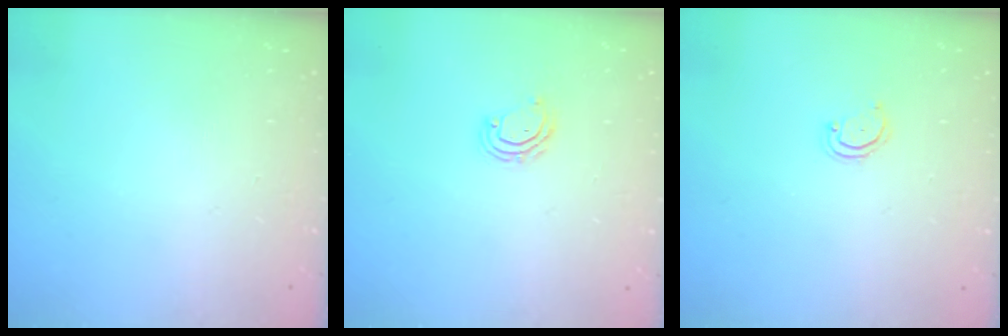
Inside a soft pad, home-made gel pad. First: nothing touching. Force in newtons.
{"total": 5.0, "press": 4.9, "slide": 0.3}
{"total": 3.2, "press": 3.2, "slide": 0.2}